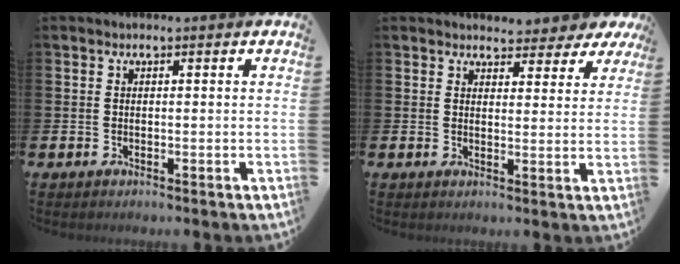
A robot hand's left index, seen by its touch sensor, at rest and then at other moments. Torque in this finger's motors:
{"motor_torque": [1.05, -1.09, 0.61, 0.07]}